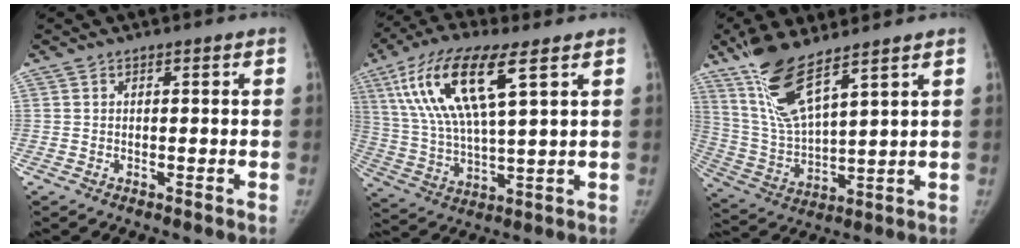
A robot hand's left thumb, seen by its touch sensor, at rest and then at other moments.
{"total": 17.3, "force": [7.4, 5.1, 14.8], "torque": [-0.296, -0.019, 0.141]}
{"total": 13.9, "force": [9.3, 3.3, 9.8], "torque": [-0.193, -0.049, 0.199]}